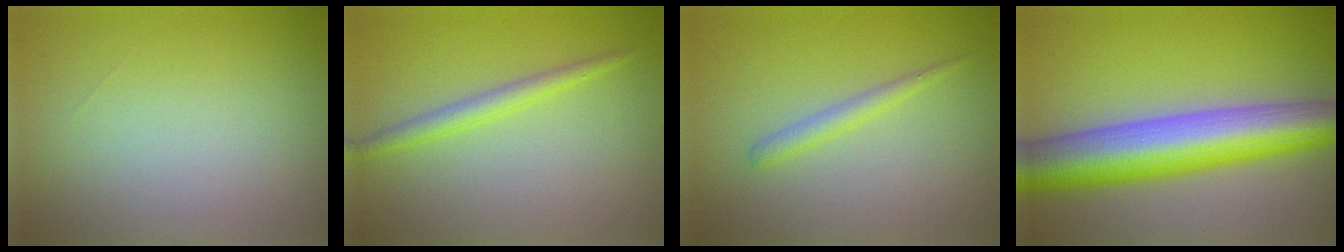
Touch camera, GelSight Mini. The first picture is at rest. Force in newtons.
{"total": 2.0, "press": 2.0, "slide": 0.1}
{"total": 1.4, "press": 1.4, "slide": 0.1}
{"total": 10.6, "press": 10.6, "slide": 0.3}